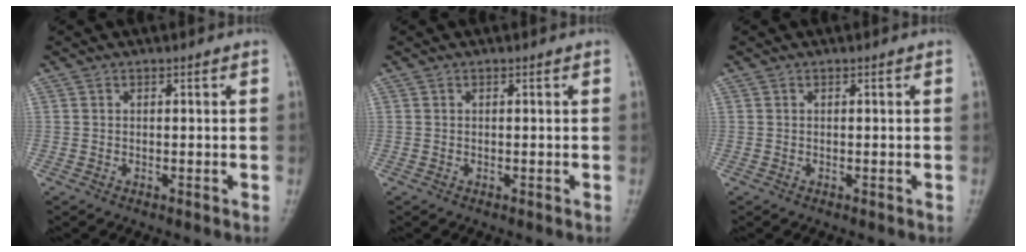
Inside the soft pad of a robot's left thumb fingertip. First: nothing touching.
{"total": 0.0}
{"total": 0.0}